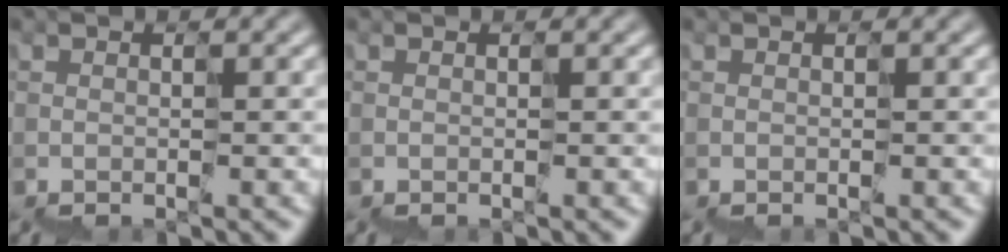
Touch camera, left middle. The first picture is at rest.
{"total": 0.0}
{"total": 0.0}